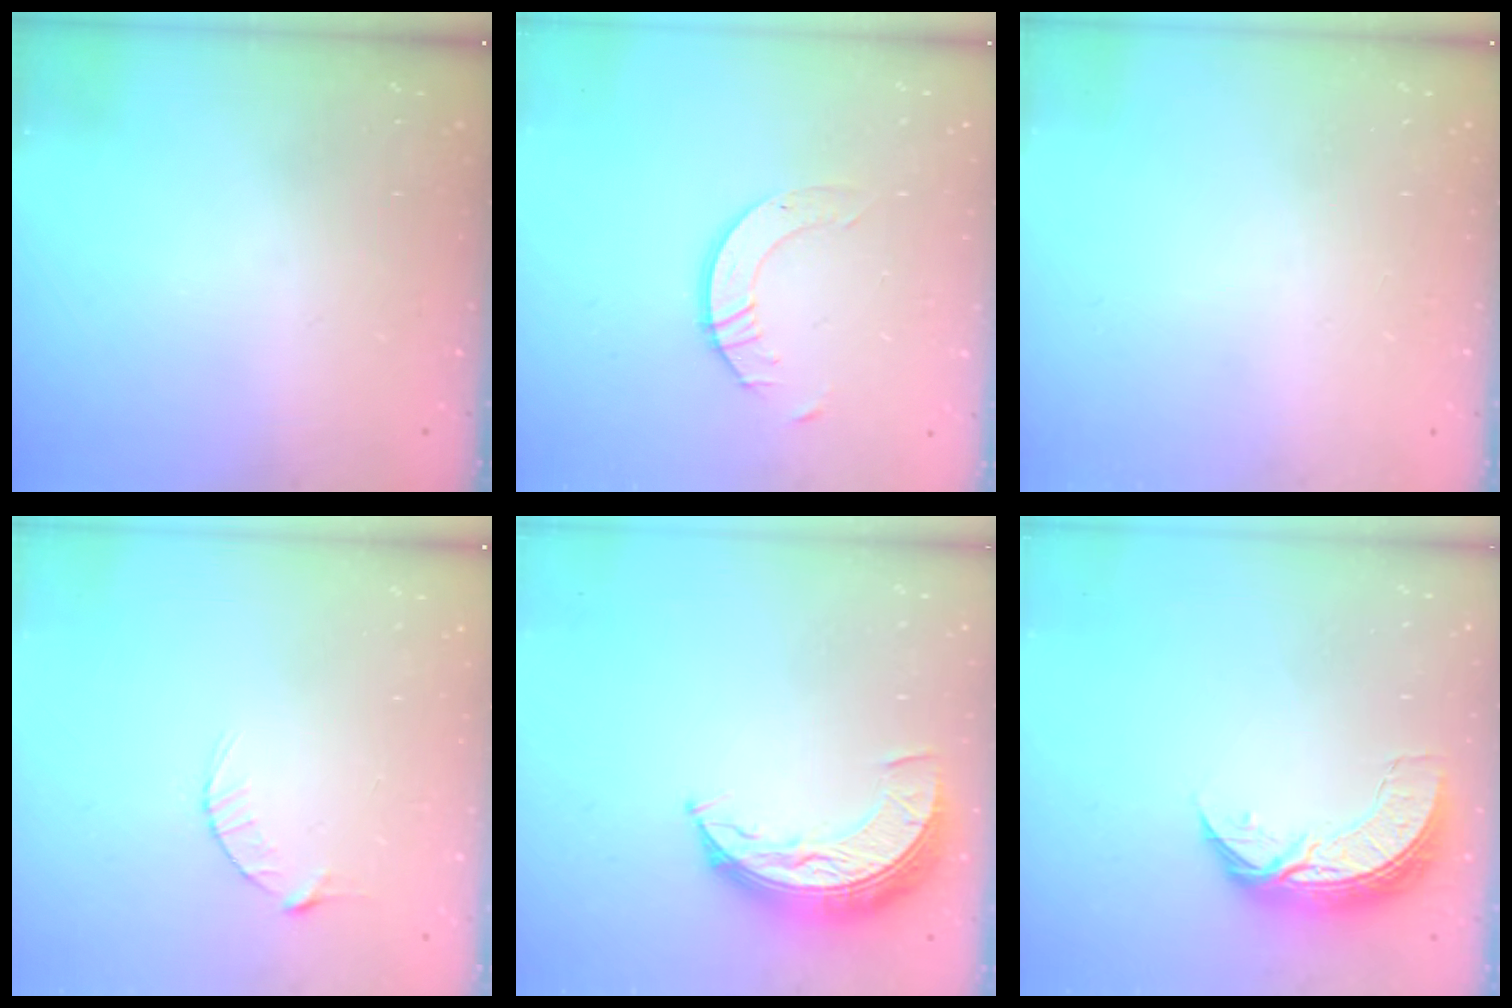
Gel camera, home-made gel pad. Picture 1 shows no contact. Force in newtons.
{"total": 4.8, "press": 4.7, "slide": 0.4}
{"total": 0.0}
{"total": 2.9, "press": 2.9, "slide": 0.4}
{"total": 9.5, "press": 9.5, "slide": 0.5}
{"total": 8.6, "press": 8.6, "slide": 0.6}